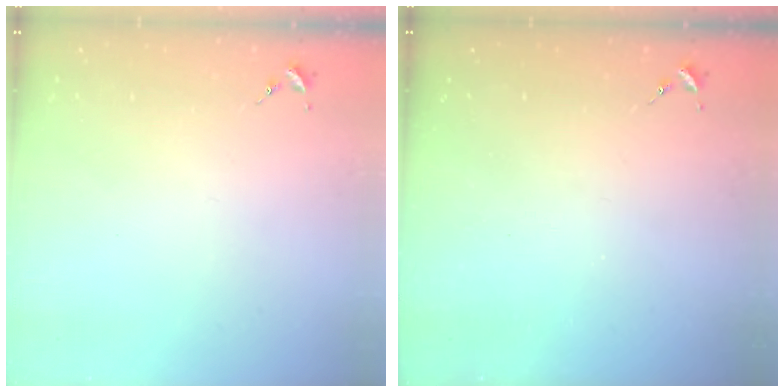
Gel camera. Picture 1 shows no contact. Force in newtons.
{"total": 0.0}